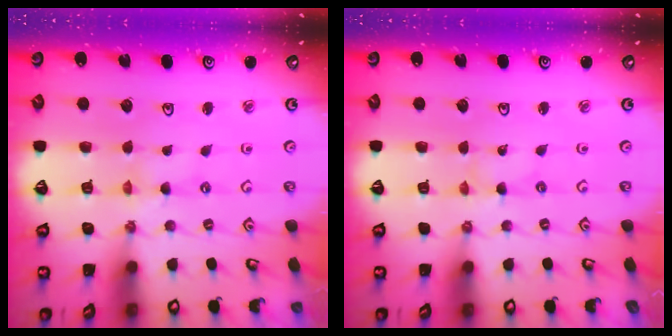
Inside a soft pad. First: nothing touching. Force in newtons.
{"total": 0.0}